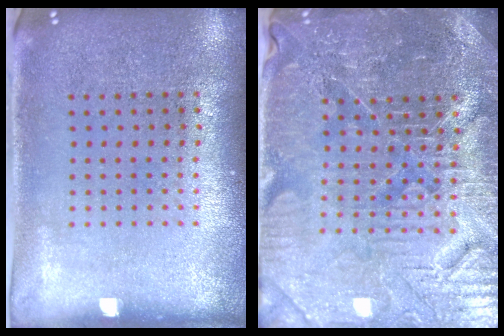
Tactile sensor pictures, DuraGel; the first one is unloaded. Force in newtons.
{"total": 4.9, "press": 4.6, "slide": 1.5}